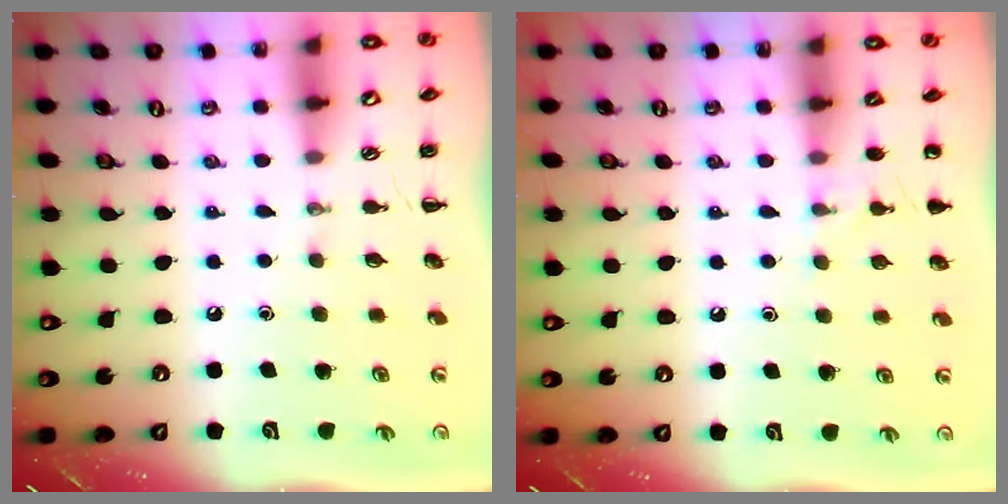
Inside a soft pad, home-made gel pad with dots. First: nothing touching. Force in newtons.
{"total": 5.6, "press": 5.4, "slide": 1.6}